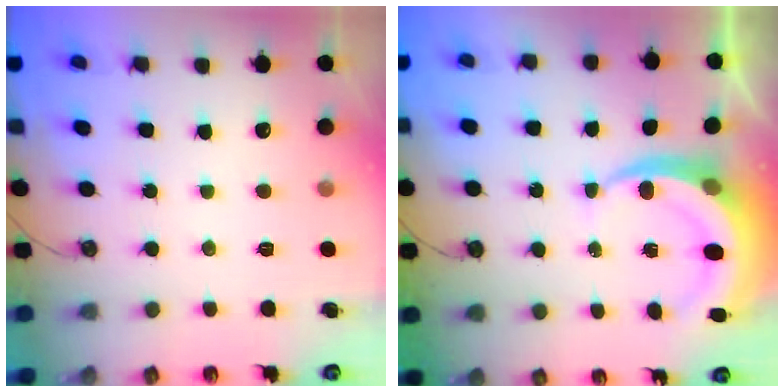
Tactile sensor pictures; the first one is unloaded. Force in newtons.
{"total": 8.2, "press": 8.1, "slide": 1.0}